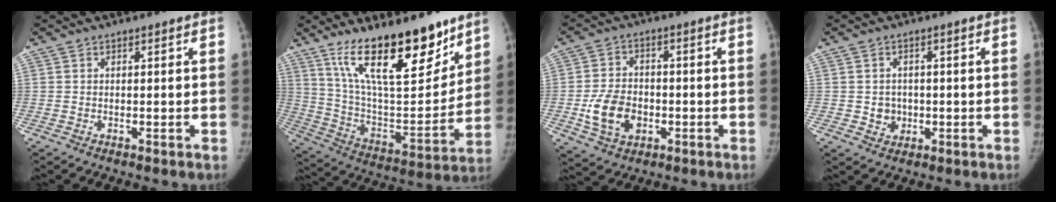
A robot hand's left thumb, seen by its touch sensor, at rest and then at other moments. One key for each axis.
{"total": 23.6, "fx": 15.9, "fy": 7.7, "fz": 15.5, "tx": -0.212, "ty": -0.085, "tz": 0.279}
{"total": 9.1, "fx": -2.0, "fy": 6.8, "fz": 5.8, "tx": -0.089, "ty": 0.008, "tz": -0.031}
{"total": 3.2, "fx": -0.3, "fy": 3.0, "fz": 1.2, "tx": -0.001, "ty": 0.003, "tz": 0.002}